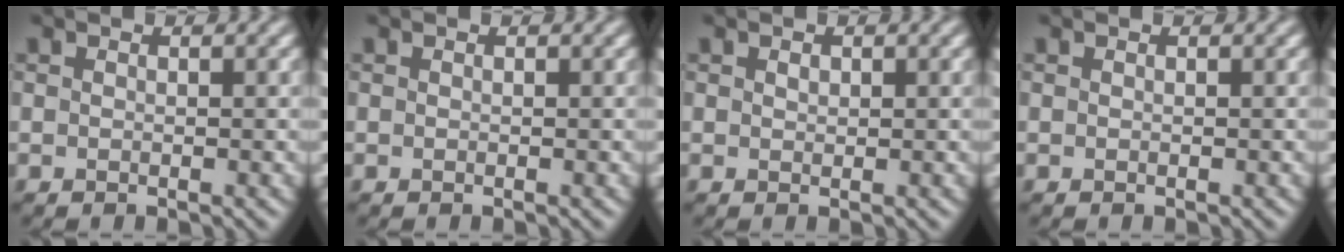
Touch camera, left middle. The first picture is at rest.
{"total": 0.0}
{"total": 0.6, "force": [0.3, 0.4, 0.3], "torque": [-0.006, 0.000, 0.006]}
{"total": 0.0}